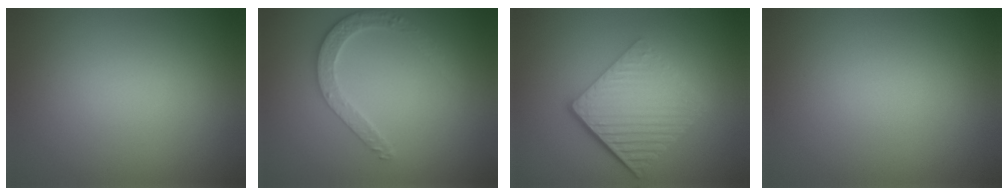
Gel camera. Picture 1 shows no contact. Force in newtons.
{"total": 2.8, "press": 2.7, "slide": 0.5}
{"total": 6.7, "press": 4.4, "slide": 5.1}
{"total": 0.0}